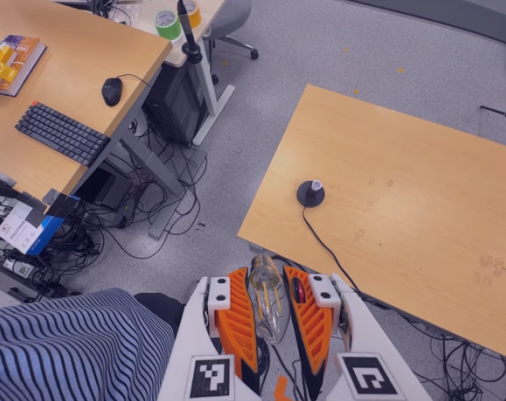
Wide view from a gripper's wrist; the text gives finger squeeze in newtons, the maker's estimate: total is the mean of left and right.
{"total": 24.1, "left": 25.3, "right": 22.8}